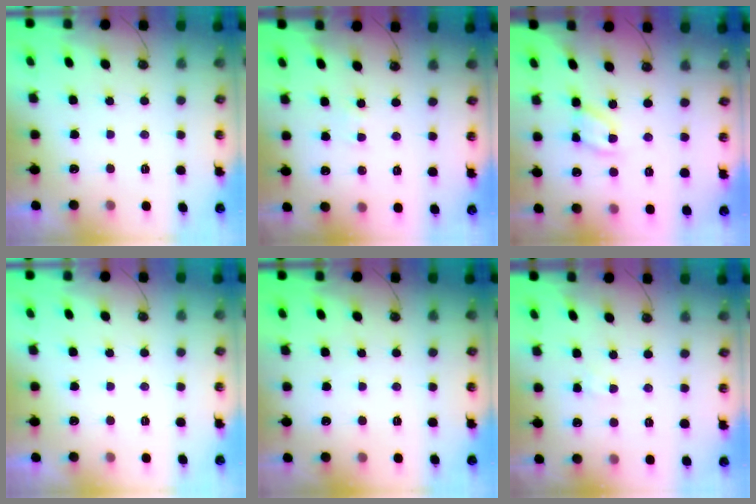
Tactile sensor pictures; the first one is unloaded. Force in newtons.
{"total": 4.7, "press": 4.7, "slide": 0.4}
{"total": 8.4, "press": 8.4, "slide": 0.2}
{"total": 0.0}
{"total": 0.0}
{"total": 2.5, "press": 2.4, "slide": 0.4}